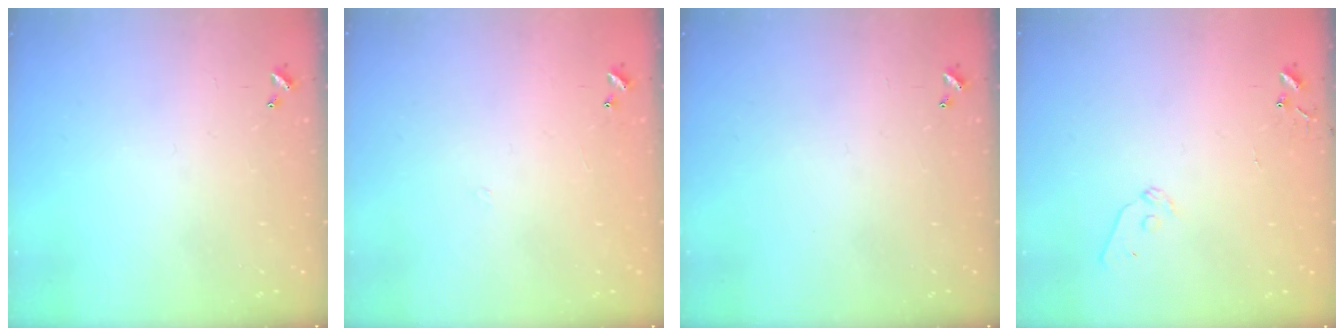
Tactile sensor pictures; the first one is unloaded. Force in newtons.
{"total": 3.8, "press": 3.8, "slide": 0.5}
{"total": 0.0}
{"total": 7.2, "press": 7.2, "slide": 0.5}